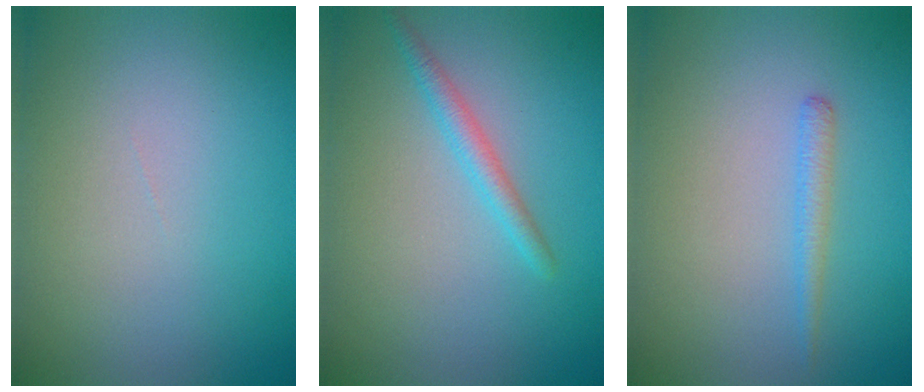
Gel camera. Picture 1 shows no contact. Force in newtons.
{"total": 1.8, "press": 1.8, "slide": 0.1}
{"total": 1.3, "press": 1.3, "slide": 0.0}